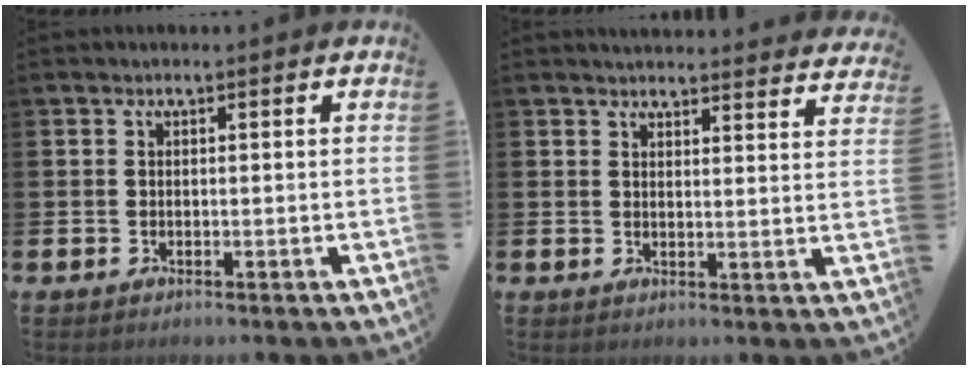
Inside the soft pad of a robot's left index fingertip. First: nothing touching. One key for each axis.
{"total": 3.9, "fx": 3.9, "fy": 0.3, "fz": 0.0, "tx": 0.007, "ty": -0.030, "tz": 0.068}